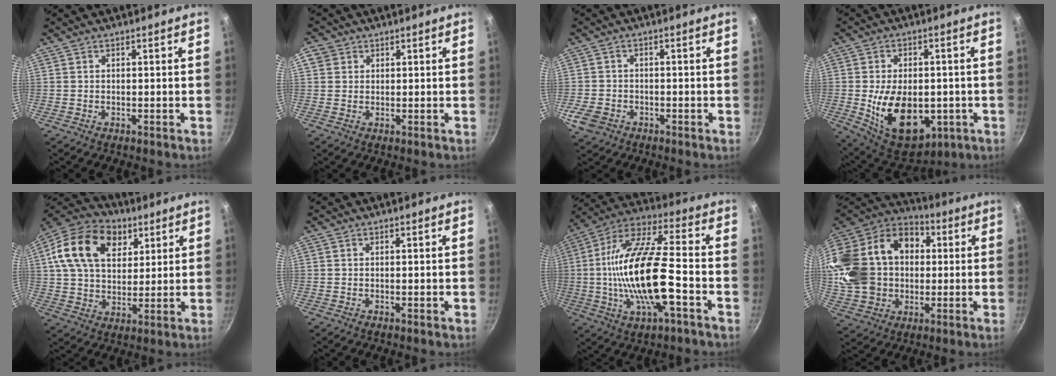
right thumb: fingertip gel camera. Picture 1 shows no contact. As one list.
[{"total": 2.8, "force": [0.9, 2.5, 0.7], "torque": [0.007, 0.005, 0.012]}, {"total": 5.3, "force": [-2.2, 4.0, 2.6], "torque": [-0.055, 0.015, -0.040]}, {"total": 17.7, "force": [-3.2, 11.1, 13.3], "torque": [-0.190, -0.006, -0.031]}, {"total": 19.3, "force": [7.4, 13.3, 11.9], "torque": [-0.189, 0.000, 0.118]}, {"total": 0.6, "force": [-0.1, 0.1, 0.6], "torque": [-0.010, 0.000, -0.002]}, {"total": 20.8, "force": [-3.9, 6.8, 19.2], "torque": [-0.367, 0.027, -0.080]}, {"total": 28.2, "force": [2.3, 21.9, 17.6], "torque": [-0.347, 0.053, 0.050]}]